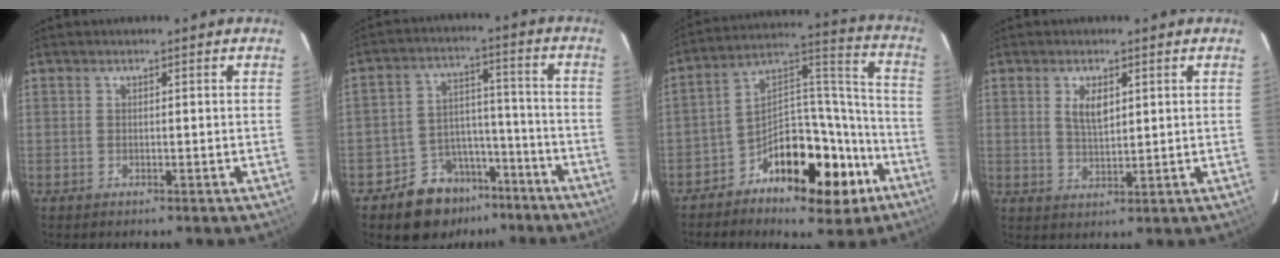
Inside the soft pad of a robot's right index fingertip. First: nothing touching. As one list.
[{"total": 10.8, "force": [-7.6, 7.1, 2.7], "torque": [-0.058, 0.044, -0.104]}, {"total": 18.2, "force": [-11.2, 10.0, 10.2], "torque": [-0.161, 0.061, -0.163]}, {"total": 4.3, "force": [1.5, 1.9, 3.4], "torque": [-0.062, 0.001, 0.030]}]